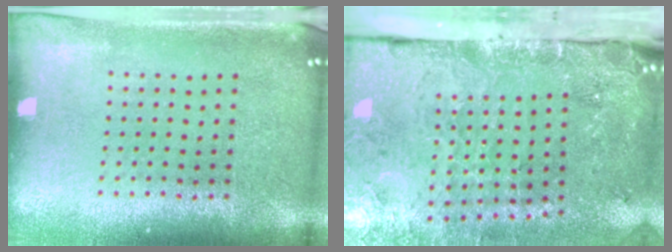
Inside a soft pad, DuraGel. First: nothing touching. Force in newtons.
{"total": 4.9, "press": 3.7, "slide": 3.2}